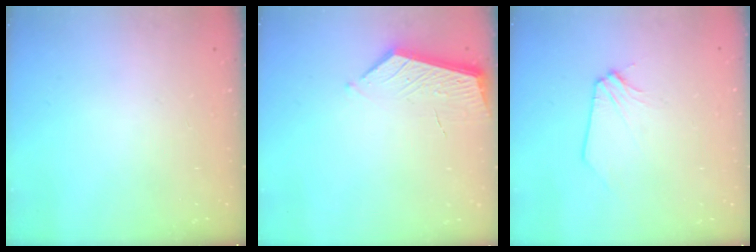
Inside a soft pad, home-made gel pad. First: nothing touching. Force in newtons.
{"total": 3.8, "press": 3.8, "slide": 0.4}
{"total": 0.6, "press": 0.6, "slide": 0.1}